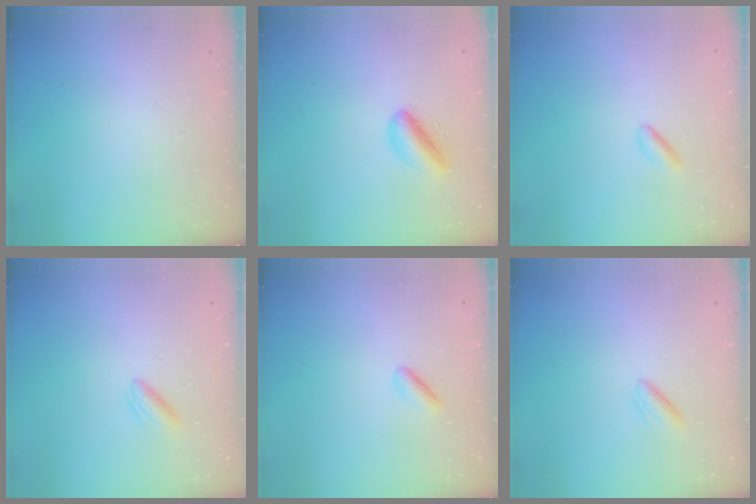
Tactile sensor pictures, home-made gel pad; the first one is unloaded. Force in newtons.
{"total": 6.4, "press": 6.2, "slide": 1.4}
{"total": 1.8, "press": 1.6, "slide": 0.9}
{"total": 2.8, "press": 2.7, "slide": 0.9}
{"total": 2.0, "press": 1.8, "slide": 1.0}
{"total": 3.1, "press": 2.9, "slide": 1.0}